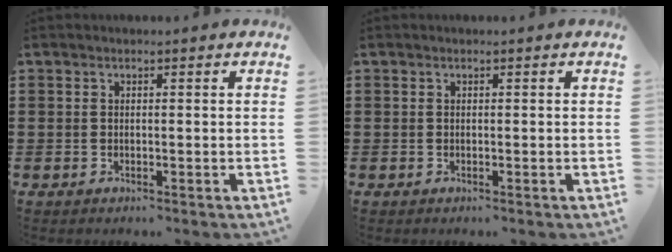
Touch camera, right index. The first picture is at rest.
{"total": 0.0}